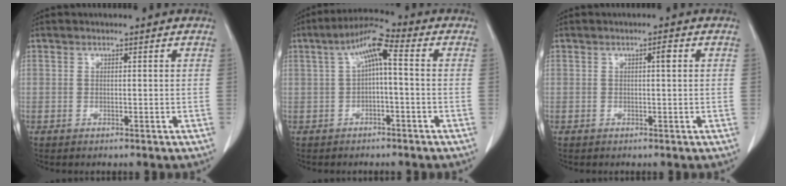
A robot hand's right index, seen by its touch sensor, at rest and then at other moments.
{"total": 6.7, "force": [0.9, 1.2, 6.6], "torque": [-0.120, 0.030, 0.013]}
{"total": 1.3, "force": [0.4, 0.1, 1.2], "torque": [-0.020, 0.003, 0.005]}